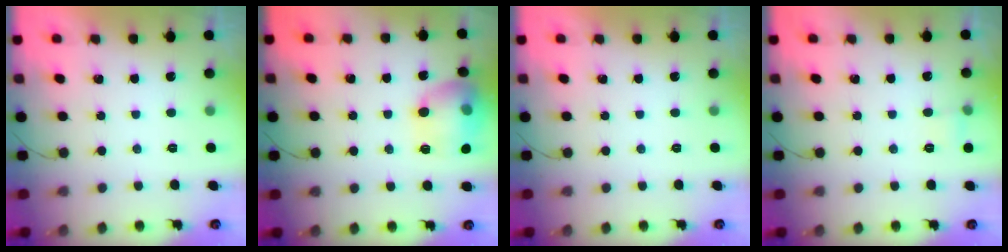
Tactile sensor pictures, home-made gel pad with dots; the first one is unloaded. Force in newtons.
{"total": 14.8, "press": 14.8, "slide": 1.2}
{"total": 0.0}
{"total": 3.5, "press": 3.4, "slide": 0.9}